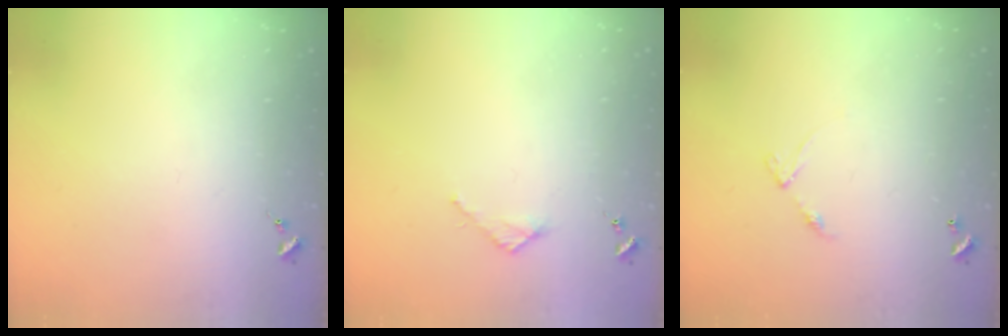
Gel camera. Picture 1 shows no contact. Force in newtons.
{"total": 2.7, "press": 2.7, "slide": 0.2}
{"total": 4.7, "press": 4.7, "slide": 0.4}